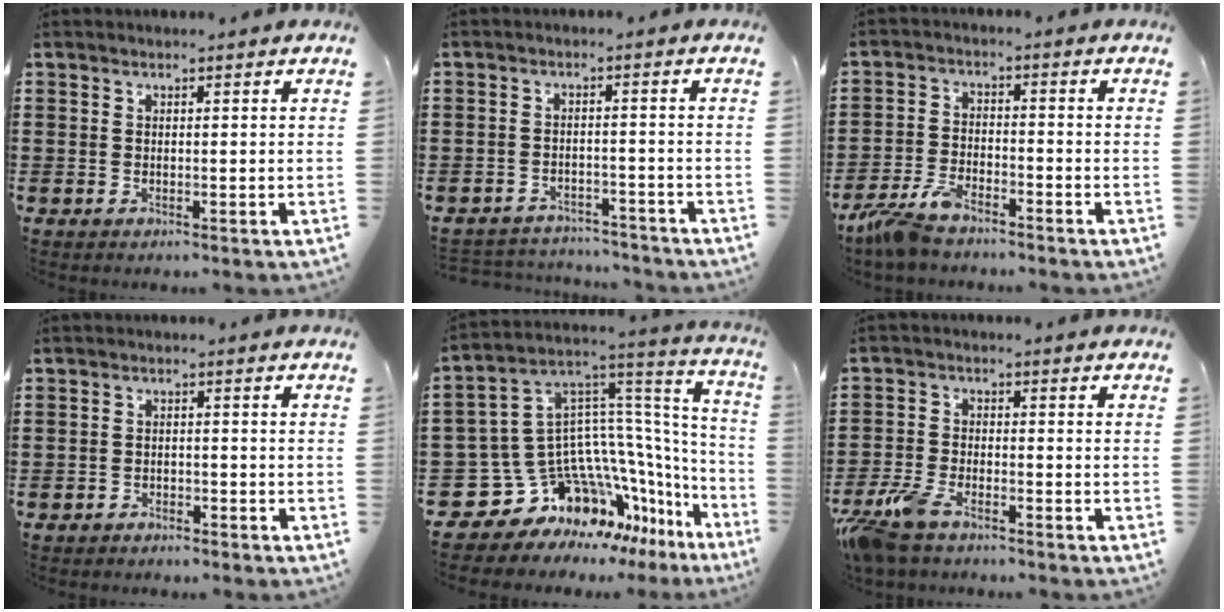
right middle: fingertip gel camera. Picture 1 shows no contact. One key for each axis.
{"total": 3.4, "fx": -3.3, "fy": 0.6, "fz": -0.3, "tx": -0.002, "ty": 0.002, "tz": -0.073}
{"total": 5.4, "fx": -4.6, "fy": 1.4, "fz": 2.5, "tx": -0.068, "ty": 0.000, "tz": -0.094}
{"total": 1.7, "fx": -1.7, "fy": 0.5, "fz": 0.0, "tx": -0.006, "ty": 0.002, "tz": -0.037}
{"total": 11.7, "fx": -7.2, "fy": 7.8, "fz": 4.9, "tx": -0.154, "ty": -0.042, "tz": -0.111}
{"total": 5.6, "fx": -4.5, "fy": 1.5, "fz": 3.0, "tx": -0.088, "ty": -0.008, "tz": -0.095}